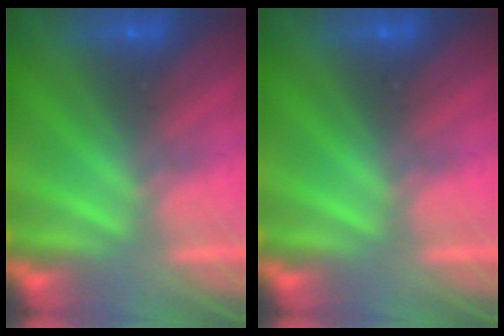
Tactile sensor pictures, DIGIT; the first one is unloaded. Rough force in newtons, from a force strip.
{"total": 0.0}